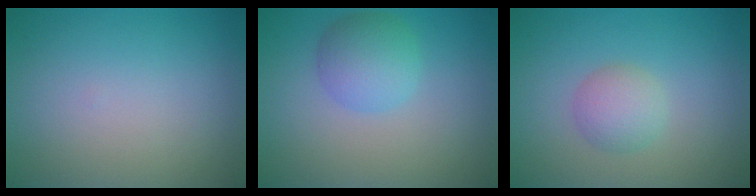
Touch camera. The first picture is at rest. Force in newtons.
{"total": 3.5, "press": 3.5, "slide": 0.0}
{"total": 2.4, "press": 2.4, "slide": 0.1}